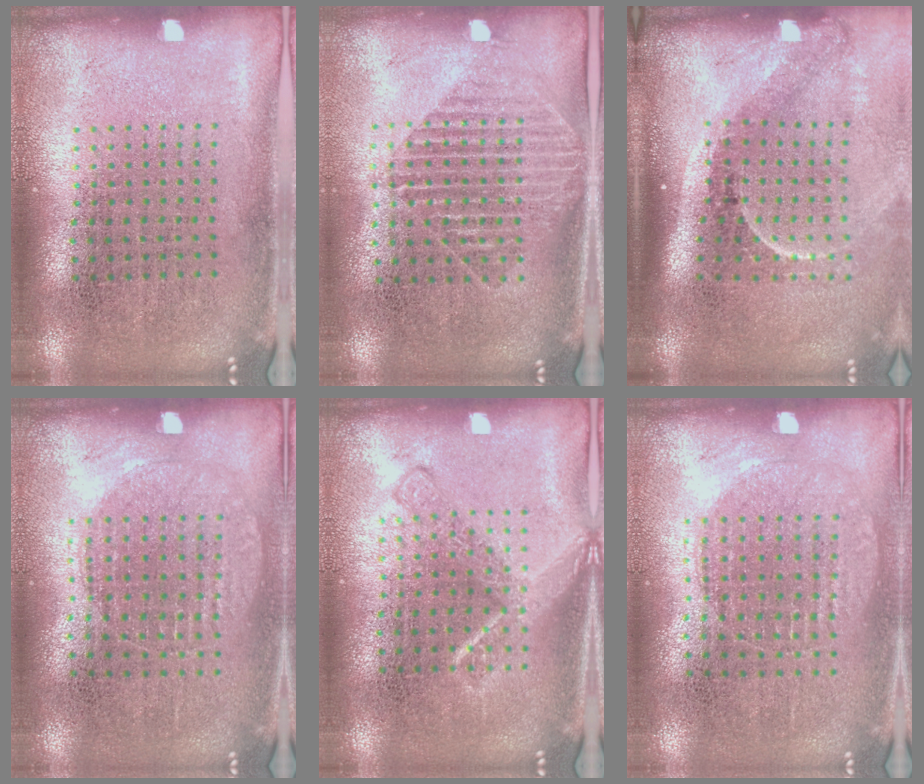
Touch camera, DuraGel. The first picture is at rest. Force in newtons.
{"total": 1.5, "press": 1.3, "slide": 0.8}
{"total": 2.2, "press": 1.4, "slide": 1.6}
{"total": 0.9, "press": 0.9, "slide": 0.3}
{"total": 2.3, "press": 2.3, "slide": 0.4}
{"total": 1.0, "press": 0.9, "slide": 0.3}